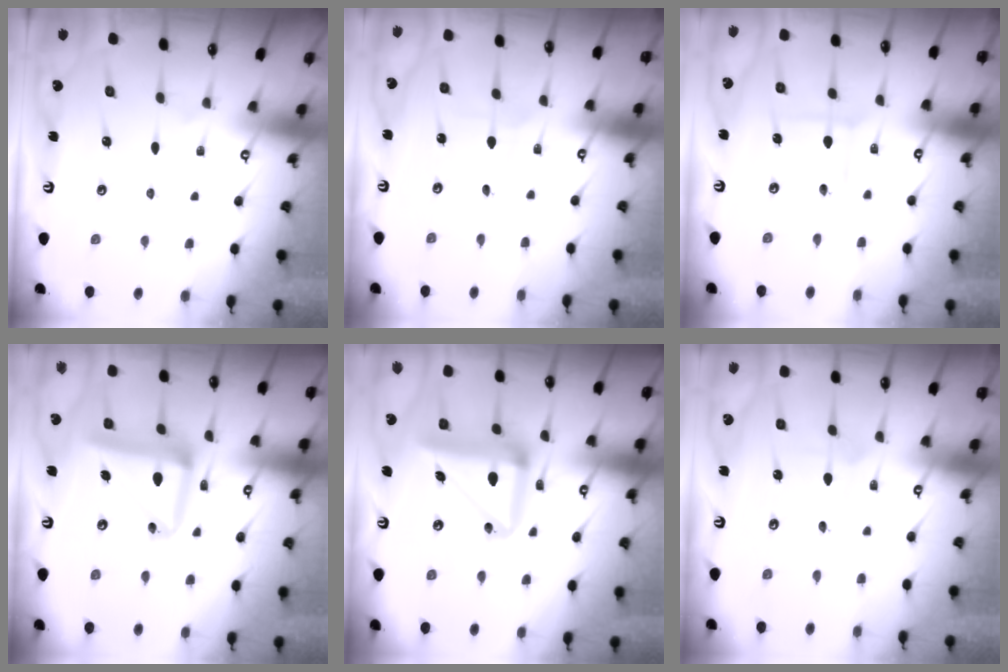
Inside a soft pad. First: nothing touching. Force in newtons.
{"total": 0.6, "press": 0.6, "slide": 0.0}
{"total": 3.9, "press": 3.9, "slide": 0.4}
{"total": 17.2, "press": 17.1, "slide": 1.9}
{"total": 17.6, "press": 17.4, "slide": 2.2}
{"total": 3.1, "press": 3.1, "slide": 0.3}